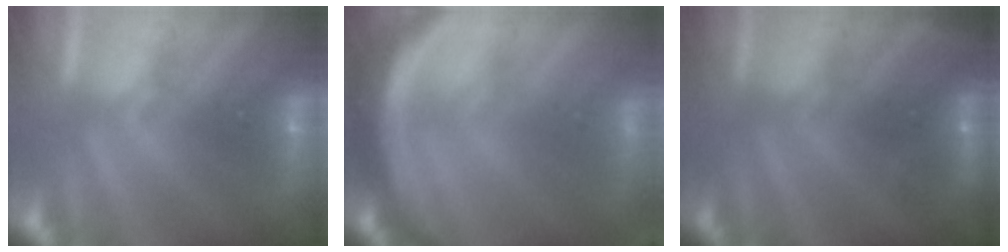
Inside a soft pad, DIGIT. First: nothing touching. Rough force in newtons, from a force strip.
{"total": 11.4}
{"total": 2.7}